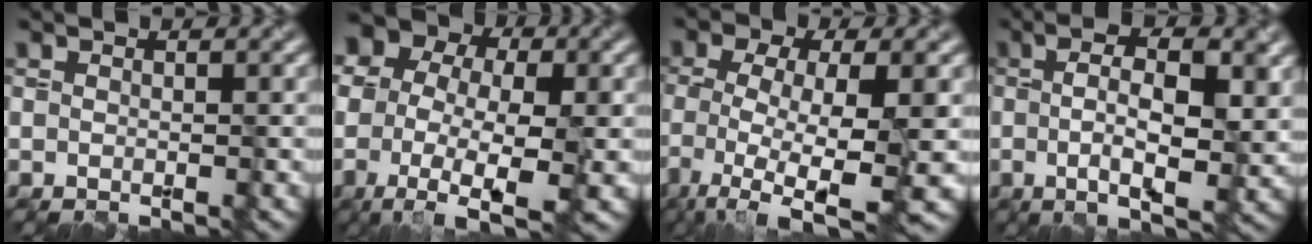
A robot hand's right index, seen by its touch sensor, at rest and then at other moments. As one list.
[{"total": 11.8, "force": [-1.5, 7.0, 9.4], "torque": [-0.143, 0.007, -0.029]}, {"total": 9.0, "force": [-3.5, 3.6, 7.4], "torque": [-0.140, -0.013, -0.069]}, {"total": 7.0, "force": [0.3, 2.5, 6.6], "torque": [-0.103, 0.002, 0.001]}]